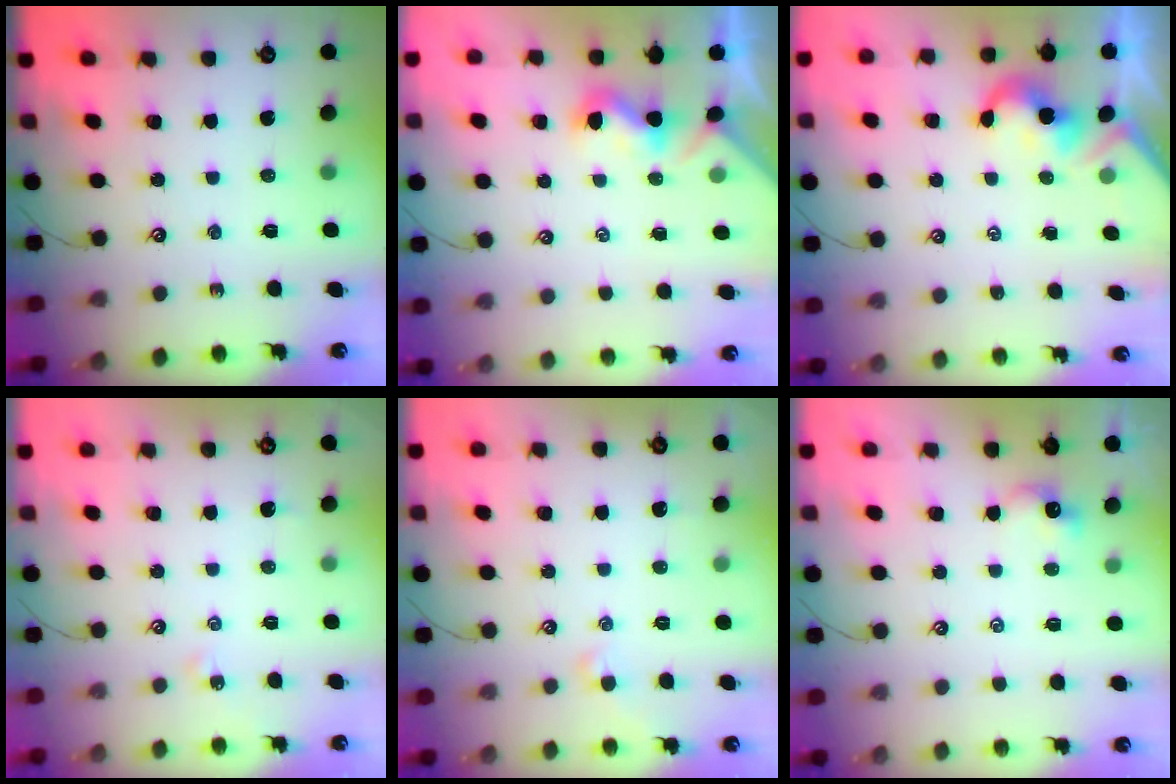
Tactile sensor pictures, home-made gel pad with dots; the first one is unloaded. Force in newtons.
{"total": 1.2, "press": 1.0, "slide": 0.6}
{"total": 2.1, "press": 2.0, "slide": 0.5}
{"total": 2.8, "press": 2.7, "slide": 0.4}
{"total": 0.8, "press": 0.6, "slide": 0.6}
{"total": 2.0, "press": 1.9, "slide": 0.3}